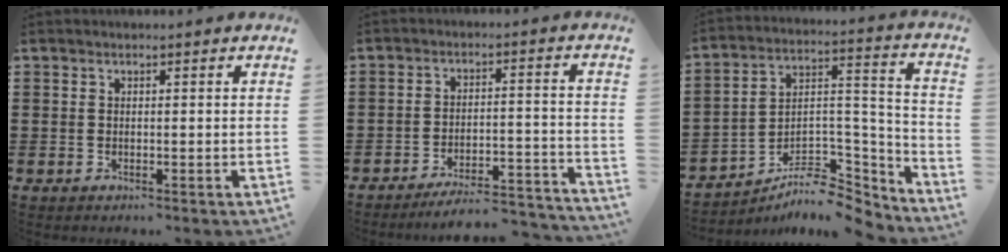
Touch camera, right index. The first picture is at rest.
{"total": 6.0, "force": [-5.5, 0.5, 2.2], "torque": [-0.042, 0.000, -0.107]}
{"total": 8.2, "force": [-7.0, 3.1, 2.9], "torque": [-0.040, 0.012, -0.131]}